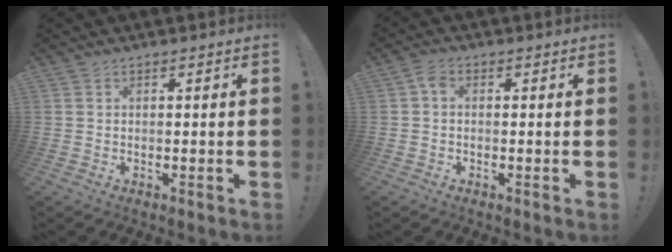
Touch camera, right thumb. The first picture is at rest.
{"total": 2.3, "force": [-0.1, 1.5, 1.8], "torque": [-0.037, 0.009, -0.003]}